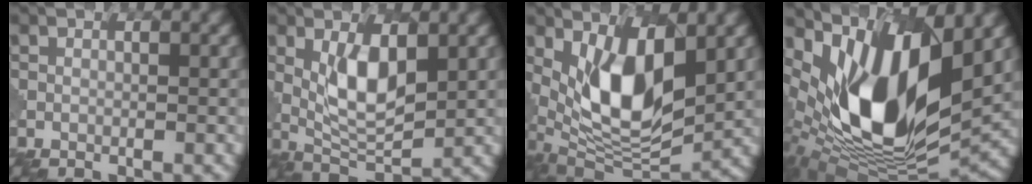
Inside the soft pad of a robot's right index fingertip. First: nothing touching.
{"total": 5.1, "force": [1.5, 2.0, 4.4], "torque": [-0.086, -0.005, 0.035]}
{"total": 9.3, "force": [2.1, 4.3, 8.0], "torque": [-0.152, -0.018, 0.042]}
{"total": 14.0, "force": [3.9, 6.9, 11.5], "torque": [-0.226, -0.024, 0.072]}